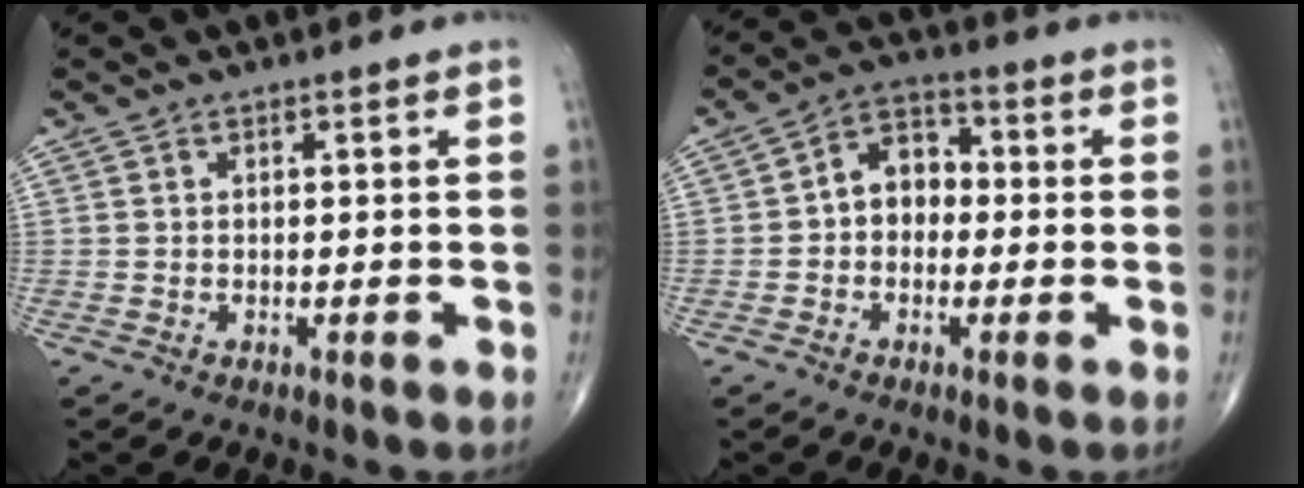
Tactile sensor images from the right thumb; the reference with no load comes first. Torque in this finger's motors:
{"motor_torque": [0.08, 0.17, 0.58, -0.01, 0.06]}